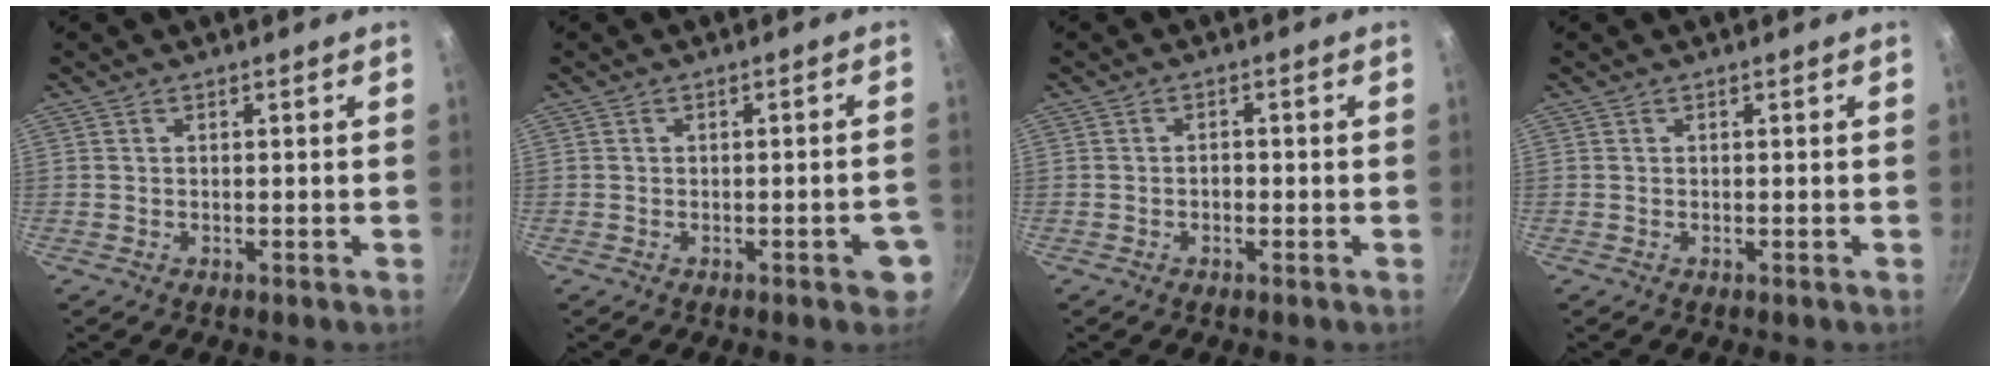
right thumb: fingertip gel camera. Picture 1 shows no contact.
{"total": 4.3, "force": [-1.8, 1.5, 3.6], "torque": [-0.030, 0.014, -0.020]}
{"total": 1.4, "force": [-0.5, 0.9, 0.9], "torque": [-0.013, 0.007, -0.007]}
{"total": 0.0}